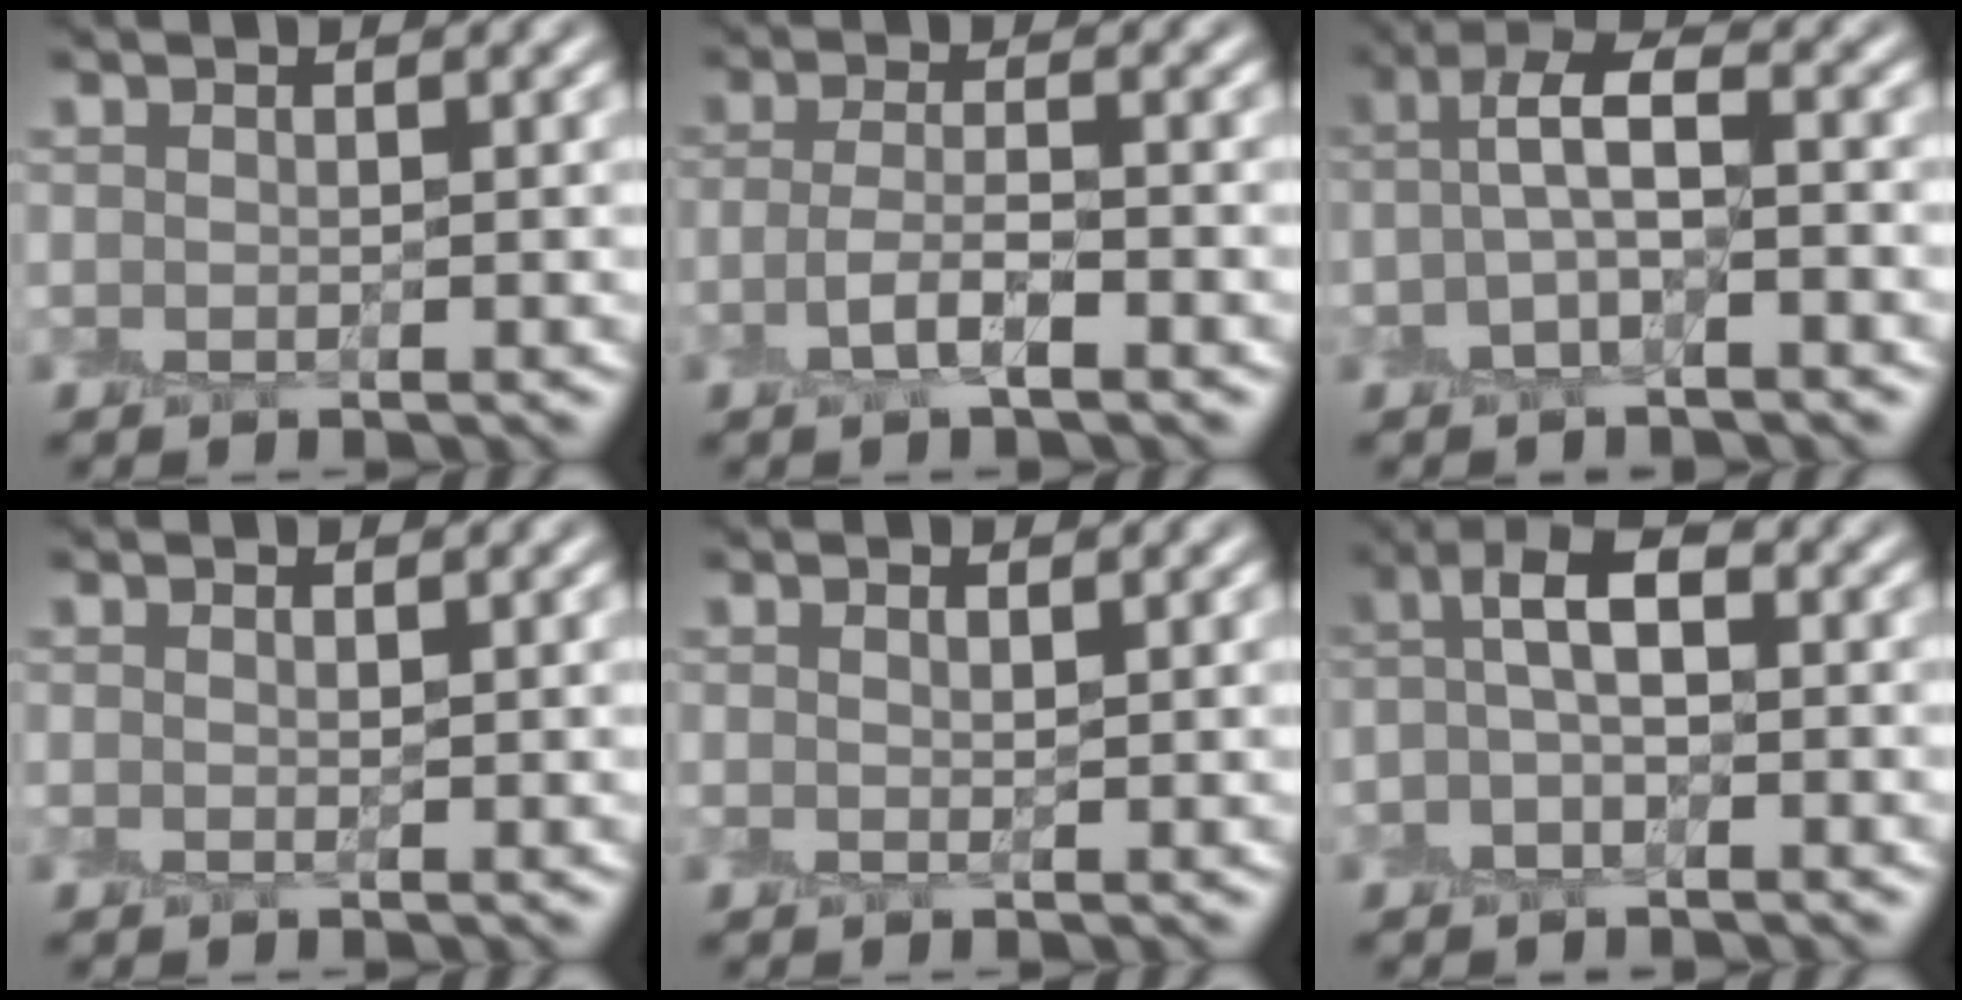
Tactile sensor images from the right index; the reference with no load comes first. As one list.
[{"total": 3.0, "force": [-1.1, 0.9, 2.6], "torque": [-0.056, 0.000, -0.026]}, {"total": 4.0, "force": [-0.2, 1.3, 3.8], "torque": [-0.075, 0.012, -0.009]}, {"total": 0.7, "force": [0.1, 0.0, 0.7], "torque": [-0.013, -0.002, -0.001]}, {"total": 0.9, "force": [0.3, 0.1, 0.9], "torque": [-0.017, -0.002, 0.003]}, {"total": 3.8, "force": [-0.1, 1.8, 3.3], "torque": [-0.060, 0.012, -0.008]}]